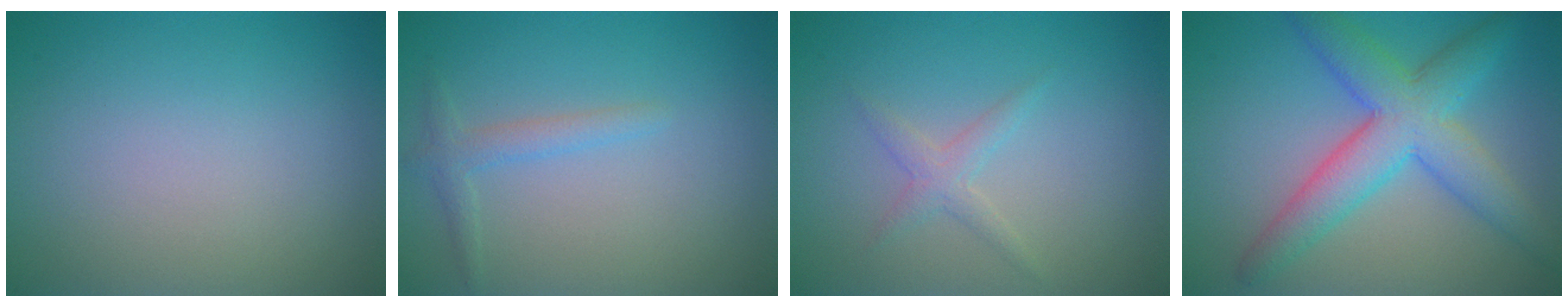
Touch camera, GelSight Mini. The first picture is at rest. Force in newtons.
{"total": 1.3, "press": 1.3, "slide": 0.1}
{"total": 1.5, "press": 1.5, "slide": 0.1}
{"total": 6.9, "press": 6.9, "slide": 0.2}